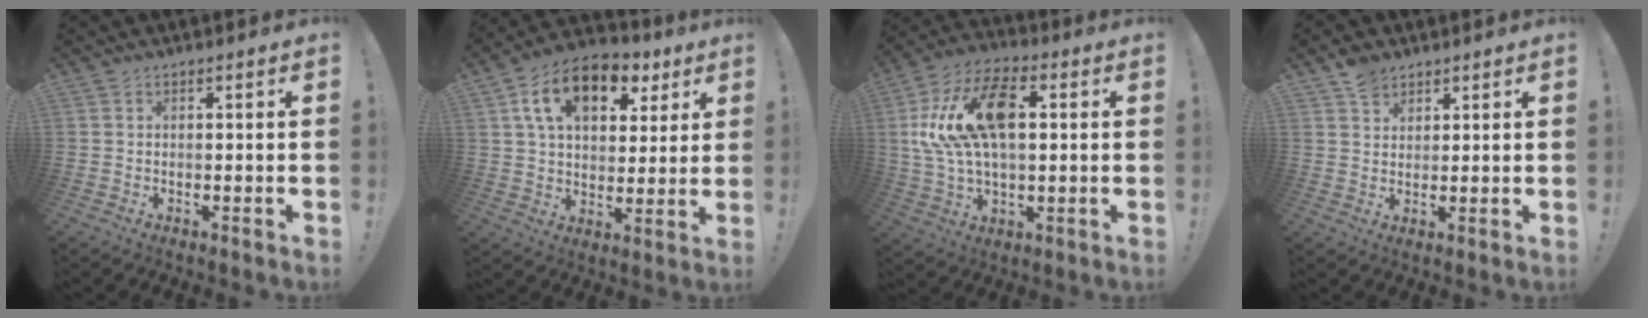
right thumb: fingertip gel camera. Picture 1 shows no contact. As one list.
[{"total": 16.2, "force": [7.7, 9.9, 10.3], "torque": [-0.164, -0.026, 0.137]}, {"total": 19.7, "force": [4.1, 11.1, 15.7], "torque": [-0.280, 0.000, 0.069]}, {"total": 5.4, "force": [4.4, 3.0, 1.0], "torque": [-0.011, -0.022, 0.082]}]